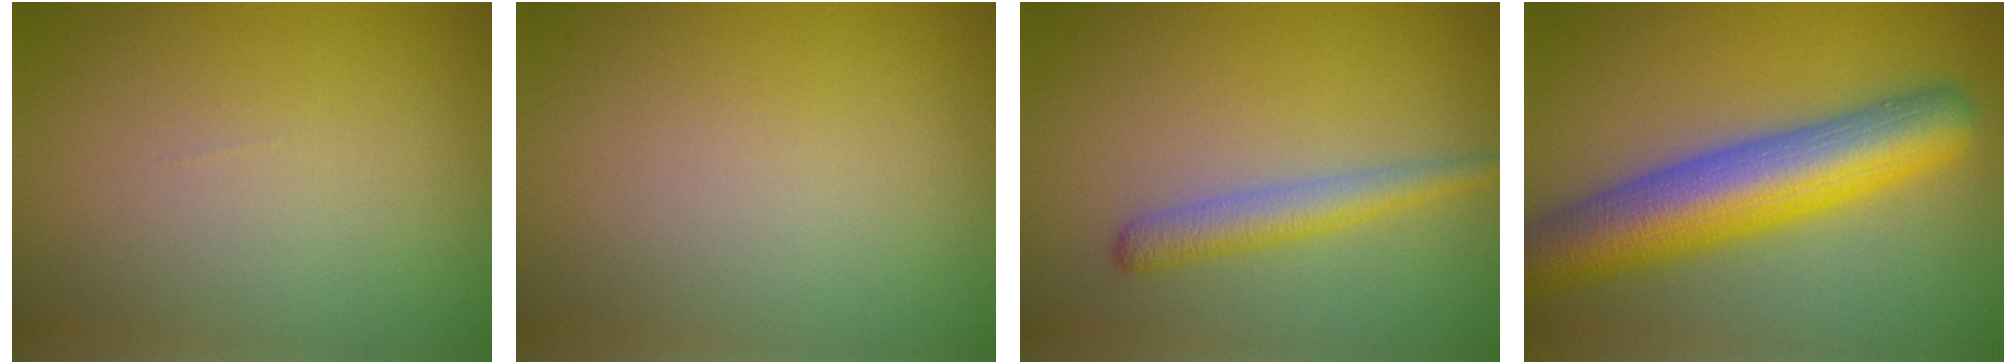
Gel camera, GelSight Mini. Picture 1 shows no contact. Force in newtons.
{"total": 0.0}
{"total": 2.8, "press": 2.7, "slide": 0.2}
{"total": 10.2, "press": 10.2, "slide": 0.2}